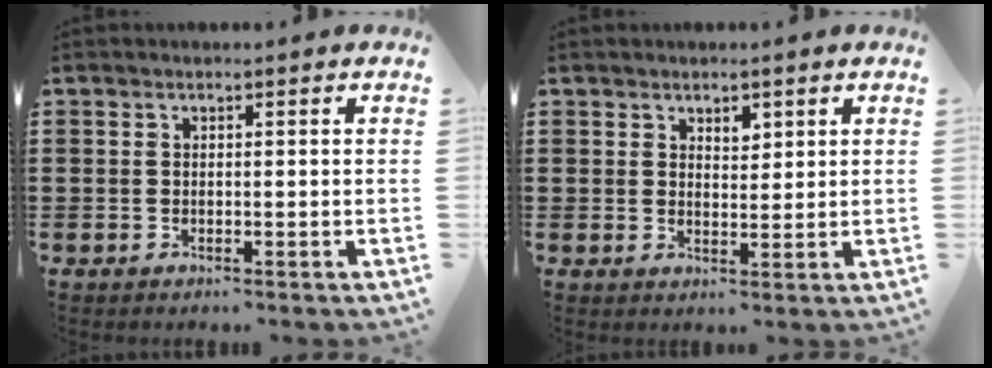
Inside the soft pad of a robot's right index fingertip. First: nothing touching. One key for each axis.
{"total": 2.1, "fx": 1.7, "fy": 1.1, "fz": 0.7, "tx": -0.009, "ty": 0.002, "tz": 0.029}